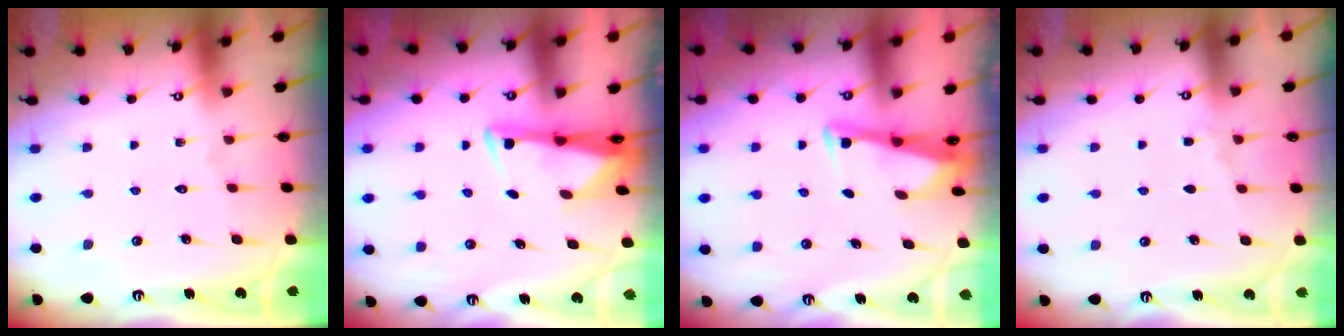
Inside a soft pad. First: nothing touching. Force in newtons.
{"total": 3.1, "press": 3.0, "slide": 0.9}
{"total": 3.0, "press": 3.0, "slide": 0.5}
{"total": 3.2, "press": 3.2, "slide": 0.5}